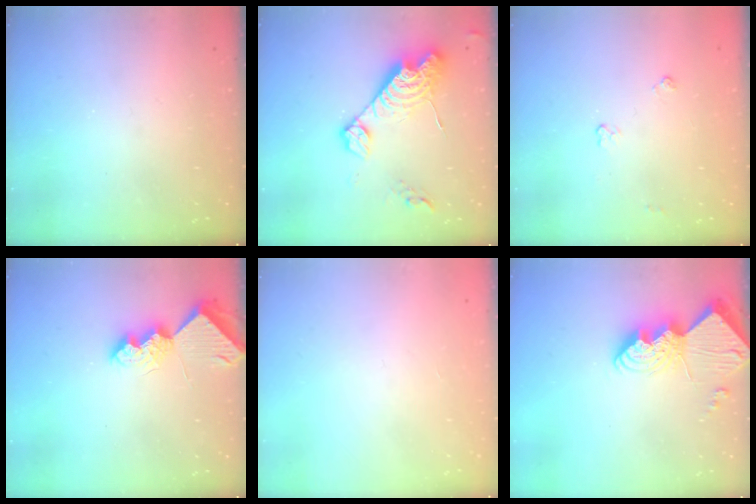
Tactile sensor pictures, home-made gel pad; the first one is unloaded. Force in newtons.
{"total": 15.2, "press": 15.2, "slide": 1.1}
{"total": 4.7, "press": 4.7, "slide": 0.6}
{"total": 8.1, "press": 8.1, "slide": 0.0}
{"total": 0.0}
{"total": 12.9, "press": 12.9, "slide": 0.8}